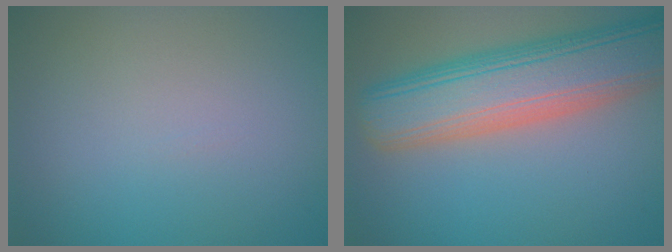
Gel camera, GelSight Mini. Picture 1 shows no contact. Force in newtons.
{"total": 10.4, "press": 10.3, "slide": 1.1}